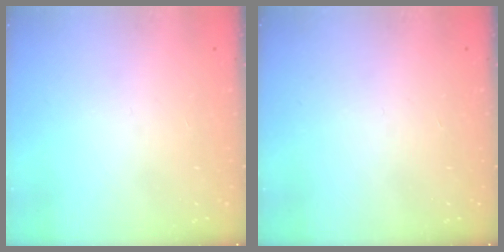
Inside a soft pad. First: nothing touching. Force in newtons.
{"total": 0.0}